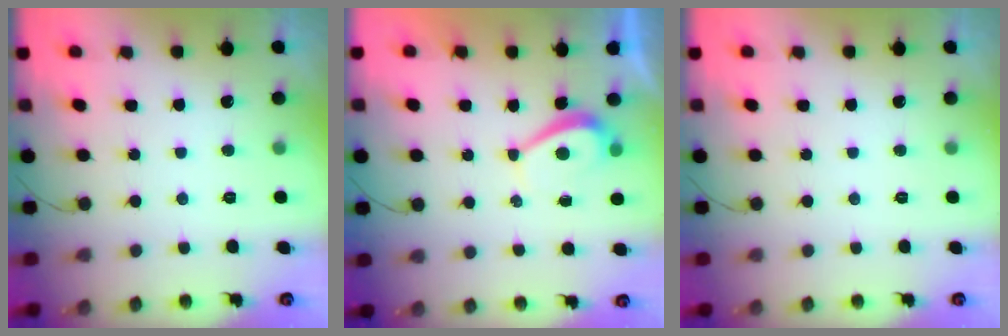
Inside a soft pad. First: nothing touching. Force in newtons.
{"total": 2.7, "press": 2.7, "slide": 0.6}
{"total": 0.0}